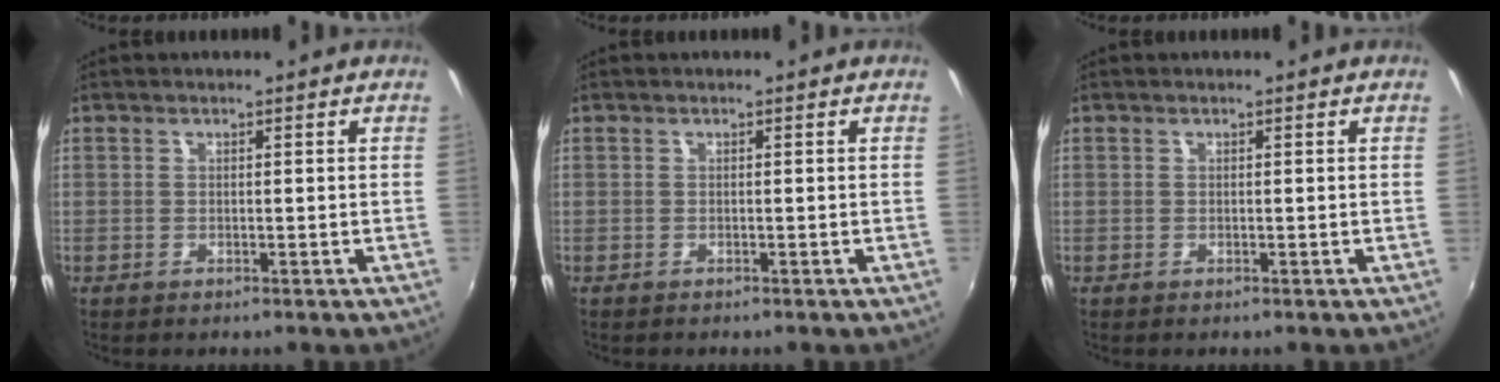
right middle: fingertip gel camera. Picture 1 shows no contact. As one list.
[{"total": 0.0}, {"total": 0.0}]